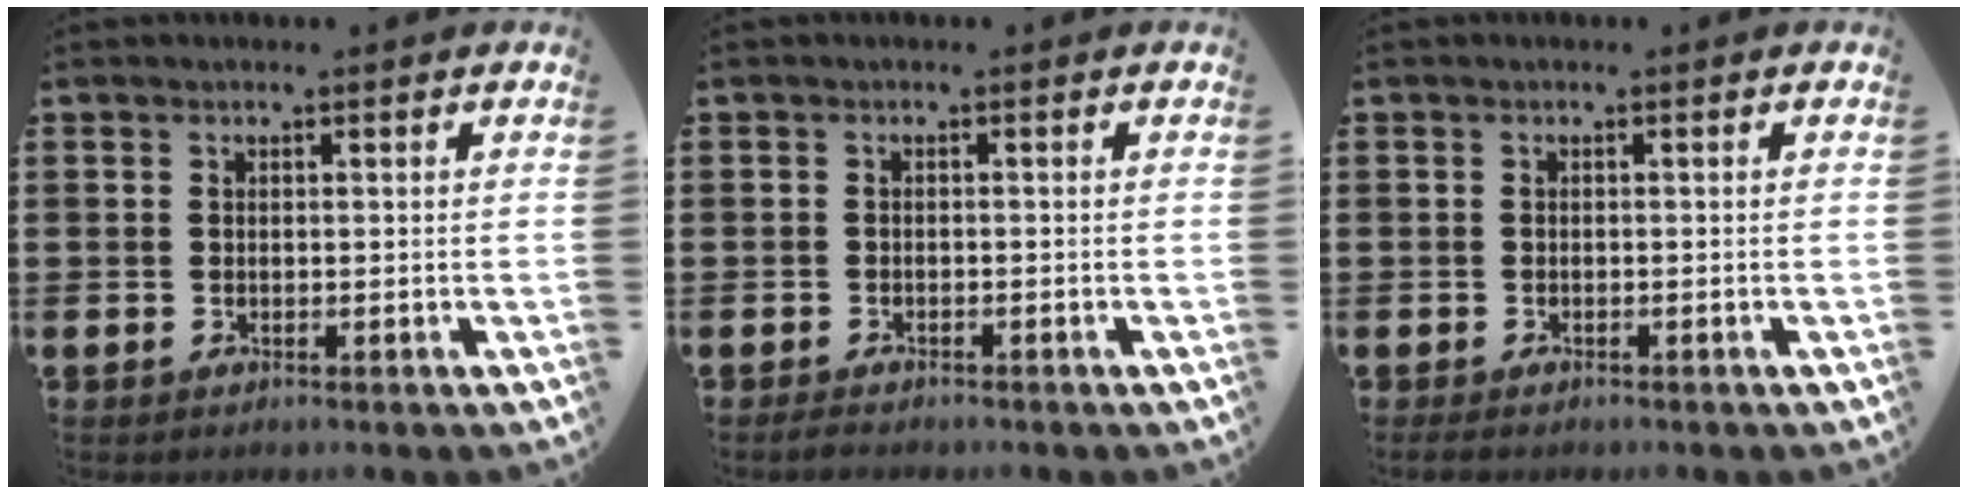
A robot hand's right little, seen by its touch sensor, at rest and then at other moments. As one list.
[{"total": 0.9, "force": [-0.8, 0.2, 0.3], "torque": [-0.009, 0.001, -0.017]}, {"total": 0.8, "force": [-0.7, 0.3, 0.3], "torque": [-0.008, 0.001, -0.017]}]